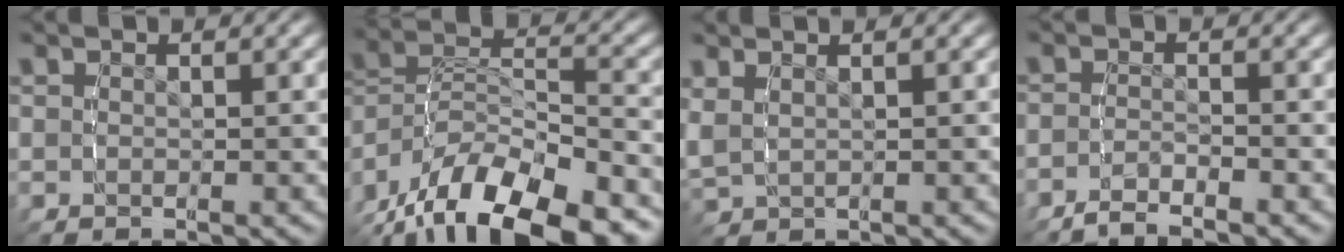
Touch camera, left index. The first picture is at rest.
{"total": 10.3, "force": [-4.4, 7.1, 6.0], "torque": [-0.129, -0.025, -0.064]}
{"total": 1.6, "force": [1.2, 0.9, 0.6], "torque": [-0.025, 0.002, 0.032]}
{"total": 3.0, "force": [-2.9, 0.7, 0.6], "torque": [-0.018, -0.006, -0.048]}